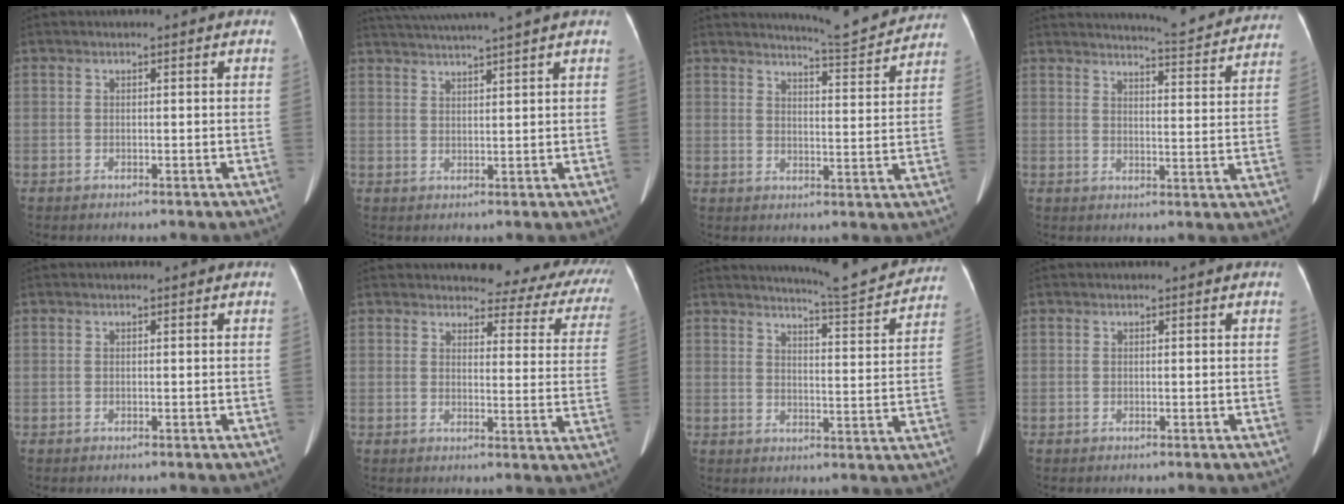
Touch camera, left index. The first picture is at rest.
{"total": 10.6, "force": [9.5, -1.5, 4.5], "torque": [-0.083, 0.020, 0.136]}
{"total": 9.9, "force": [9.7, -0.1, 1.9], "torque": [-0.035, -0.015, 0.121]}
{"total": 15.3, "force": [14.7, 0.7, 4.2], "torque": [-0.053, -0.049, 0.163]}
{"total": 0.0}
{"total": 13.6, "force": [12.1, 4.2, 4.4], "torque": [-0.018, -0.034, 0.103]}
{"total": 12.8, "force": [12.3, 0.0, 3.6], "torque": [-0.055, -0.027, 0.152]}
{"total": 0.0}